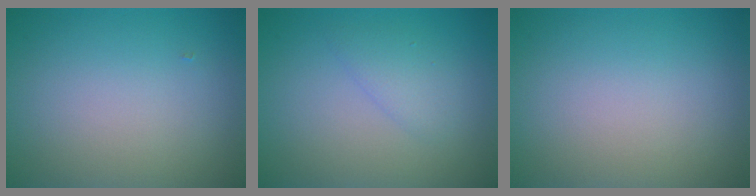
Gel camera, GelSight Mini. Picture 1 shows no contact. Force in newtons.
{"total": 1.7, "press": 1.7, "slide": 0.2}
{"total": 0.0}